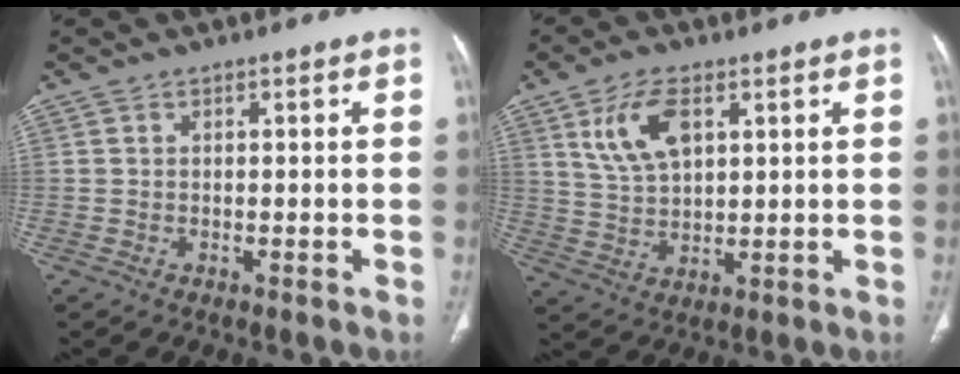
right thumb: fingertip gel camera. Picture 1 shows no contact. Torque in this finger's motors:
{"motor_torque": [-0.50, 0.65, 0.16, -0.05, 0.07]}